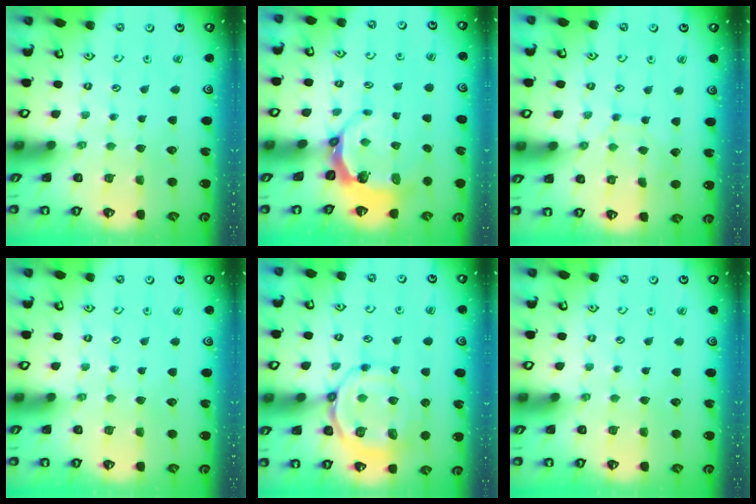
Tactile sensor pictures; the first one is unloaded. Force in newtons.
{"total": 5.8, "press": 4.8, "slide": 3.3}
{"total": 6.0, "press": 5.9, "slide": 0.6}
{"total": 0.0}
{"total": 10.4, "press": 10.4, "slide": 1.2}
{"total": 0.0}